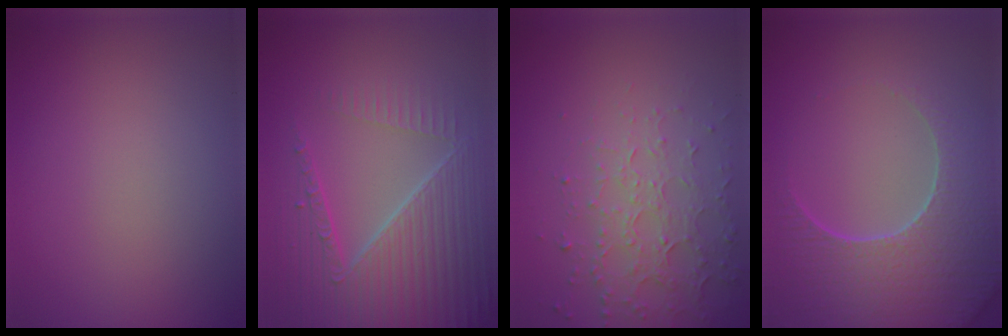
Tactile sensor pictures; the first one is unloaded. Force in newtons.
{"total": 7.0, "press": 5.4, "slide": 4.4}
{"total": 4.6, "press": 3.4, "slide": 3.1}
{"total": 7.3, "press": 5.8, "slide": 4.3}